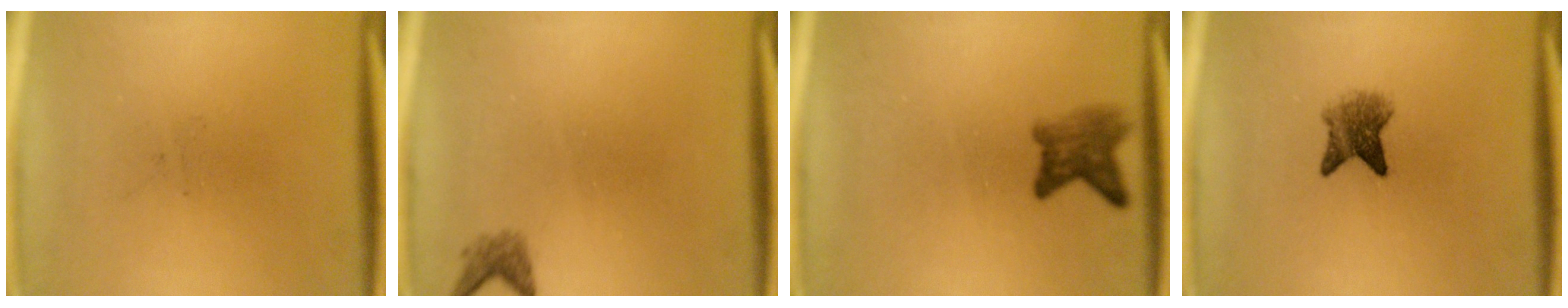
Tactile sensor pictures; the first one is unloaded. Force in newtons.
{"total": 1.4}
{"total": 3.5}
{"total": 4.2}